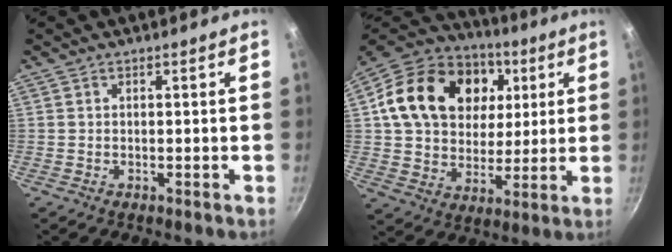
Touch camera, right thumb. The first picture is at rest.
{"total": 24.3, "force": [6.5, 18.2, 14.8], "torque": [-0.242, 0.009, 0.110]}